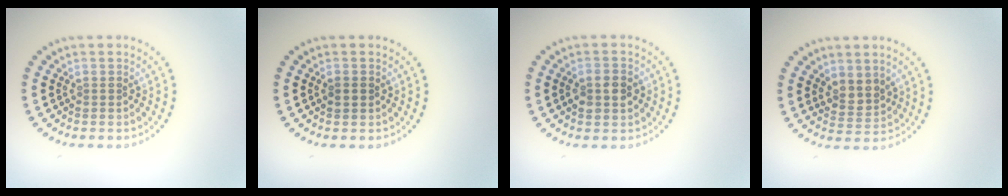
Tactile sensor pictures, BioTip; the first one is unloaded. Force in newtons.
{"total": 1.2, "press": 1.2, "slide": 0.0}
{"total": 3.0, "press": 3.0, "slide": 0.2}
{"total": 2.3, "press": 1.9, "slide": 1.2}